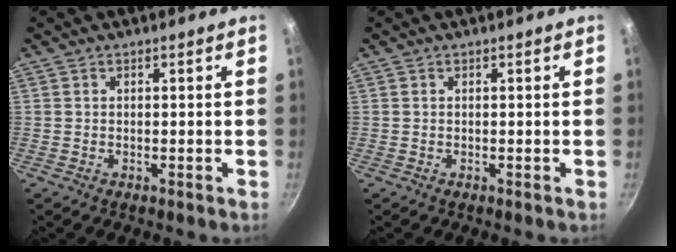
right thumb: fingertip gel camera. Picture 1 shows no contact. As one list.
[{"total": 0.0}]